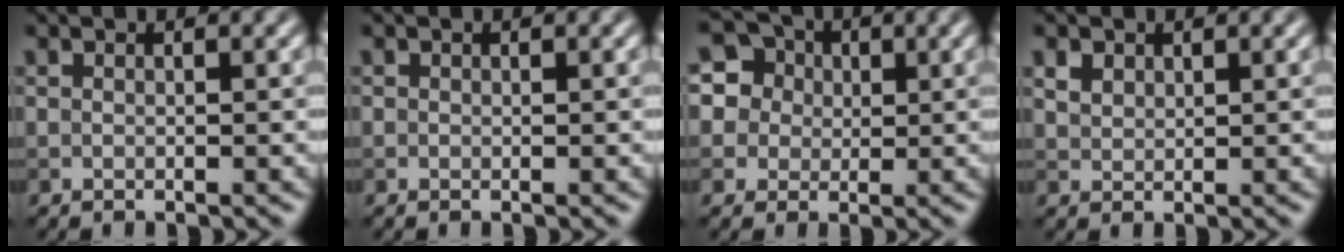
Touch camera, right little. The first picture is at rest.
{"total": 0.0}
{"total": 8.9, "force": [4.1, 7.3, 3.1], "torque": [-0.086, 0.036, 0.056]}
{"total": 1.3, "force": [0.9, 0.8, 0.5], "torque": [-0.015, 0.002, 0.018]}